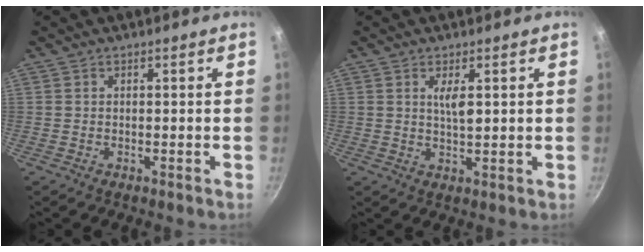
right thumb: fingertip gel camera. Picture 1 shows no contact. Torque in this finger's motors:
{"motor_torque": [-0.51, 0.66, 0.22, -0.09, 0.00]}